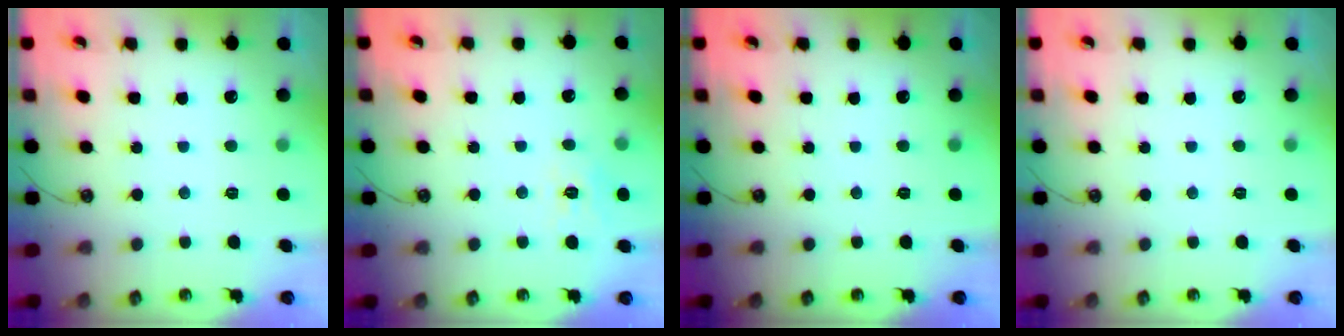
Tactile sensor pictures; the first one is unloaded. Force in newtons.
{"total": 8.3, "press": 8.2, "slide": 1.0}
{"total": 0.0}
{"total": 0.0}